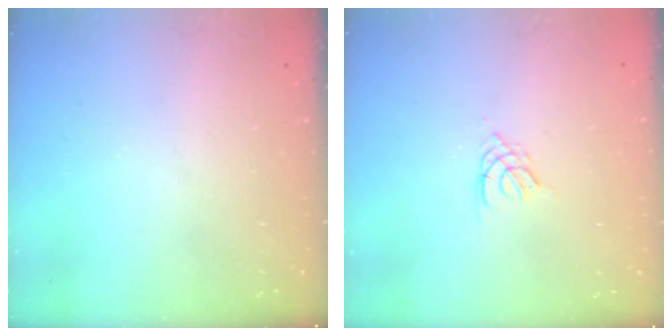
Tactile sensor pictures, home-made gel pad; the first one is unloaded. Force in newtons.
{"total": 1.8, "press": 1.8, "slide": 0.4}